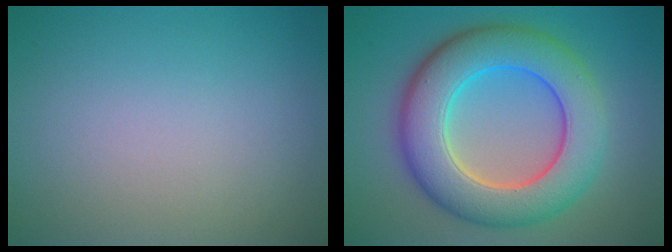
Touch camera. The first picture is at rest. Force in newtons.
{"total": 9.8, "press": 9.8, "slide": 0.7}